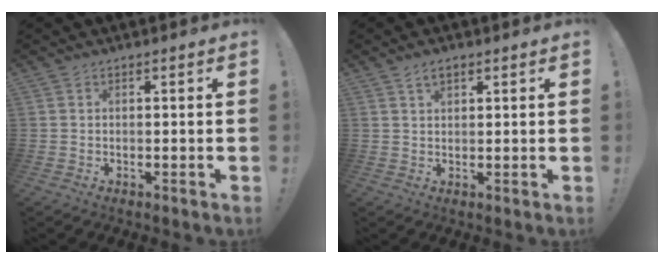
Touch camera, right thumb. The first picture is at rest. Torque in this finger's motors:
{"motor_torque": [-0.45, 0.44, 0.01, 0.01, 0.00]}